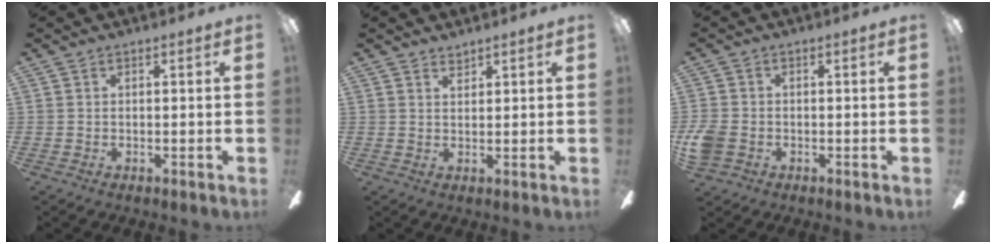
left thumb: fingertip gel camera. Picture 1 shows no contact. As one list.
[{"total": 1.8, "force": [1.7, 0.3, 0.0], "torque": [-0.002, -0.004, 0.033]}, {"total": 4.8, "force": [-1.4, 3.9, 2.5], "torque": [-0.059, 0.009, -0.026]}]